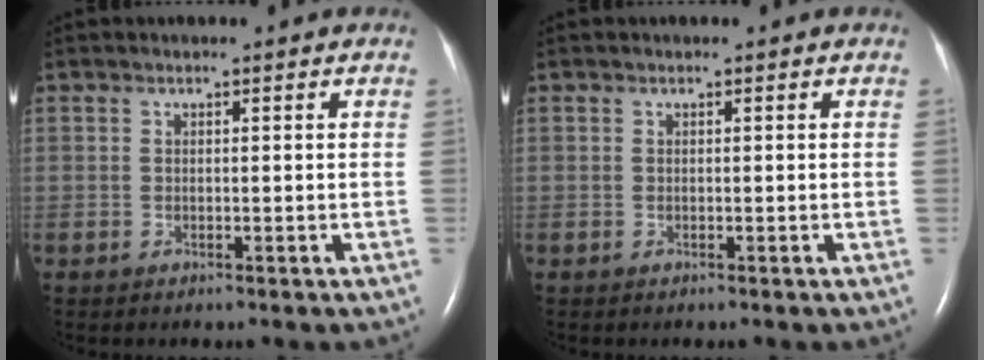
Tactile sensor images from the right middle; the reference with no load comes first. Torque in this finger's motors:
{"motor_torque": [0.12, -0.06, 0.04, -0.01]}